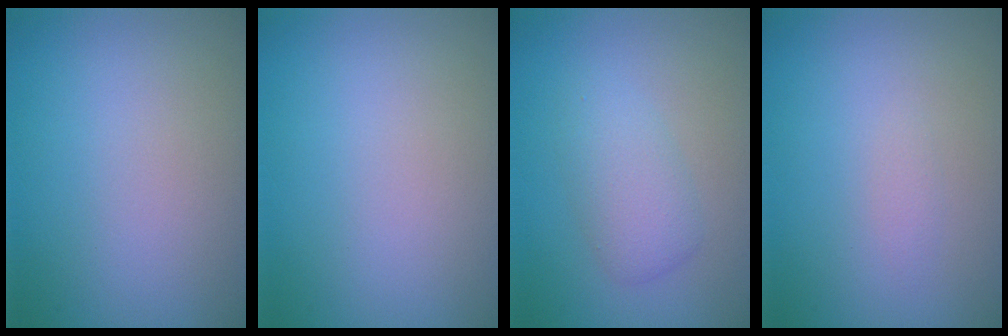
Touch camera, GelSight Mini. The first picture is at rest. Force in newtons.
{"total": 0.0}
{"total": 2.9, "press": 2.9, "slide": 0.0}
{"total": 0.6, "press": 0.6, "slide": 0.1}